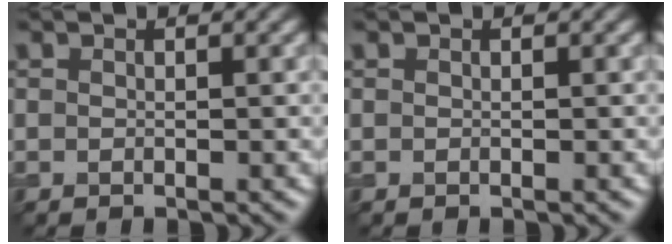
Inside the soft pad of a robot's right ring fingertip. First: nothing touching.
{"total": 0.0}